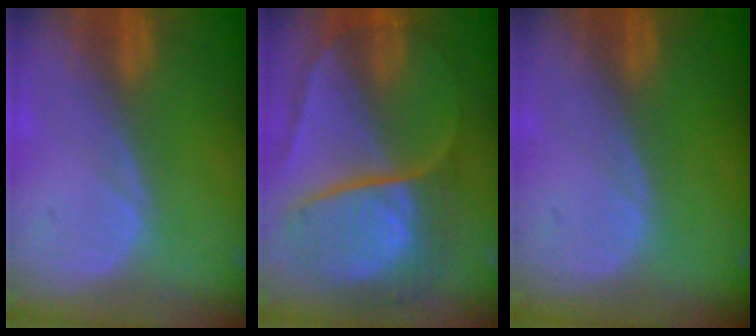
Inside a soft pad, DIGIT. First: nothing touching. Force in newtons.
{"total": 10.7, "press": 10.7, "slide": 1.1}
{"total": 0.0}